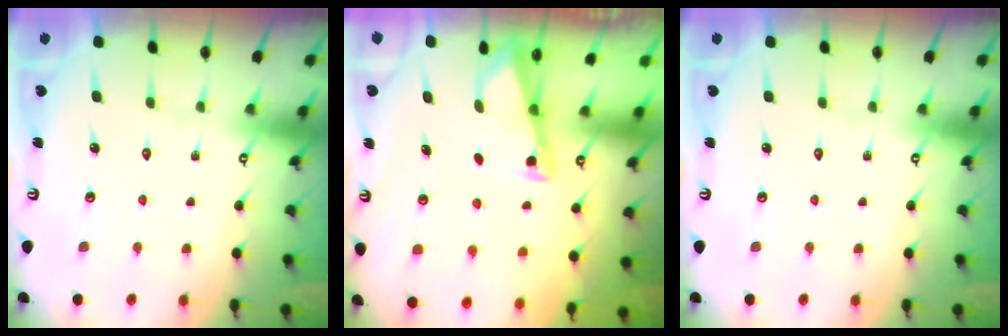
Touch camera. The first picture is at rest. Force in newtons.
{"total": 2.9, "press": 2.9, "slide": 0.4}
{"total": 0.0}